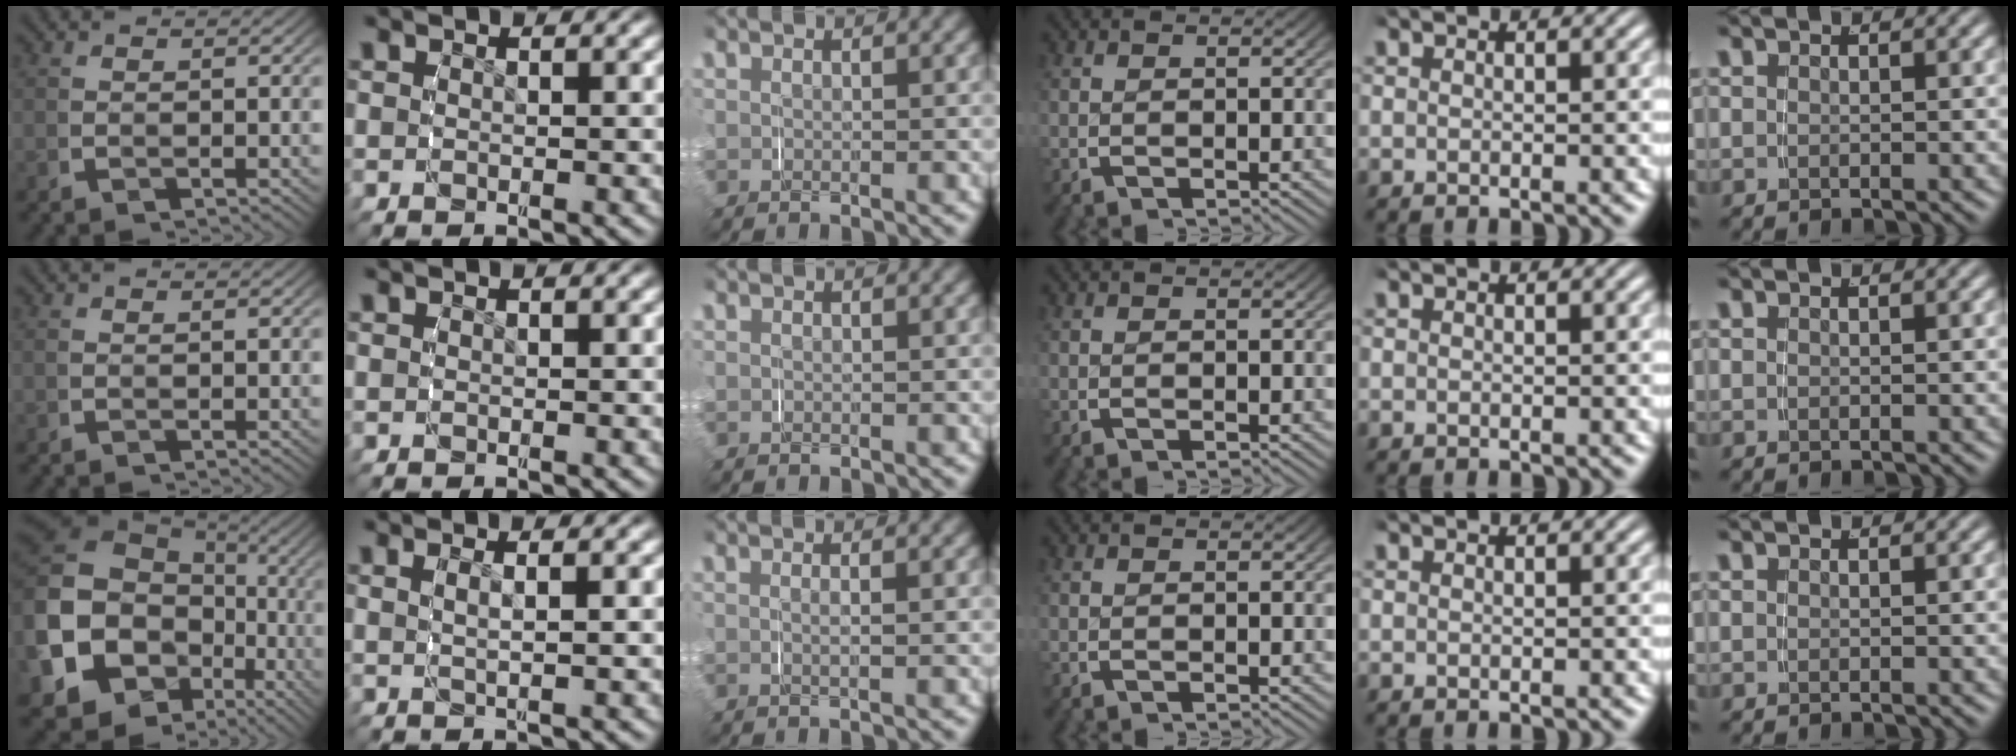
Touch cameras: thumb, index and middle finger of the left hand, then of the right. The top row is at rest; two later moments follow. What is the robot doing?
{"motion": "grasp_and_lifting", "object": "napkin"}